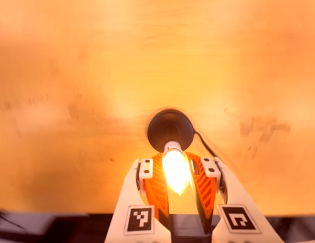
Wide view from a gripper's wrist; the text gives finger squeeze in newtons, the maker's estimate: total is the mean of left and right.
{"total": 17.3, "left": 16.6, "right": 17.9}